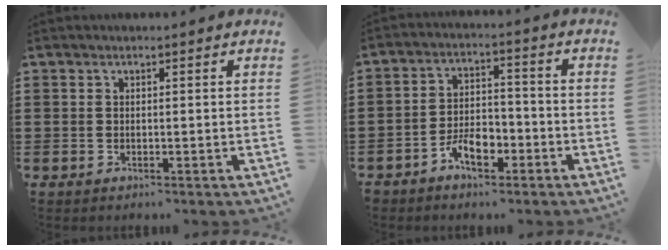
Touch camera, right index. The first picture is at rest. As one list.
[{"total": 5.6, "force": [-3.5, 2.8, 3.4], "torque": [-0.063, 0.011, -0.065]}]